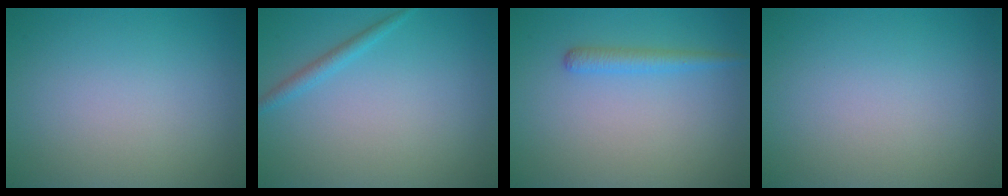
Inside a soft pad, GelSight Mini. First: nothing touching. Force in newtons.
{"total": 1.3, "press": 1.3, "slide": 0.1}
{"total": 1.7, "press": 1.7, "slide": 0.1}
{"total": 0.0}